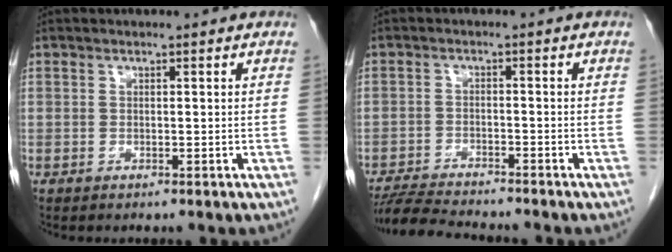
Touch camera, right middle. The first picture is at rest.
{"total": 7.2, "force": [-6.9, 0.0, 2.2], "torque": [-0.038, -0.016, -0.118]}